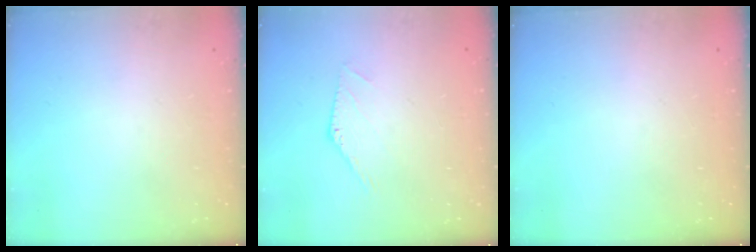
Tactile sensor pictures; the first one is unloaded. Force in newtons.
{"total": 0.8, "press": 0.8, "slide": 0.1}
{"total": 0.0}